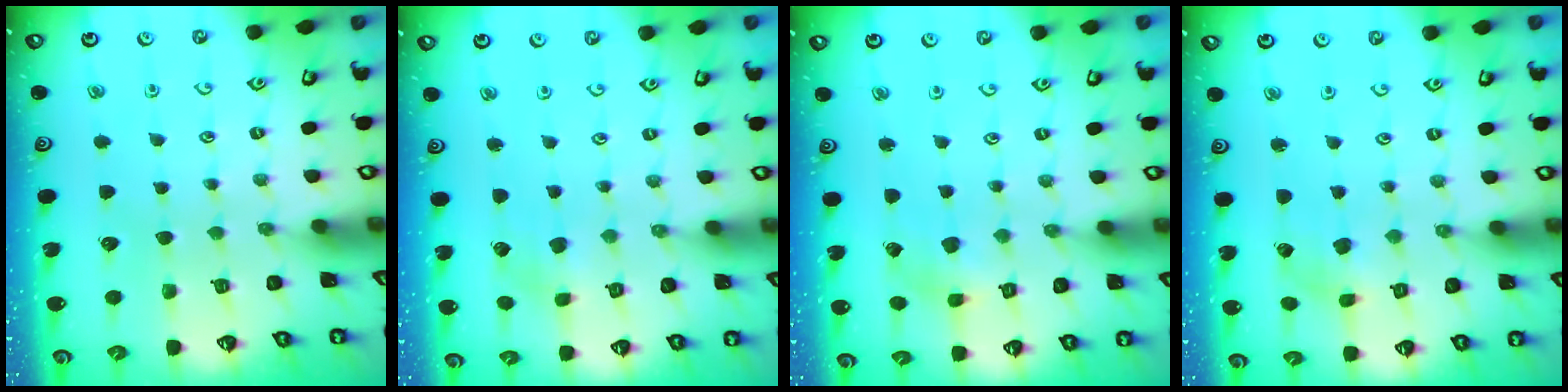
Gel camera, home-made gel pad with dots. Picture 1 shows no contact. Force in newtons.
{"total": 2.5, "press": 2.5, "slide": 0.3}
{"total": 2.8, "press": 2.8, "slide": 0.3}
{"total": 2.5, "press": 2.4, "slide": 0.5}